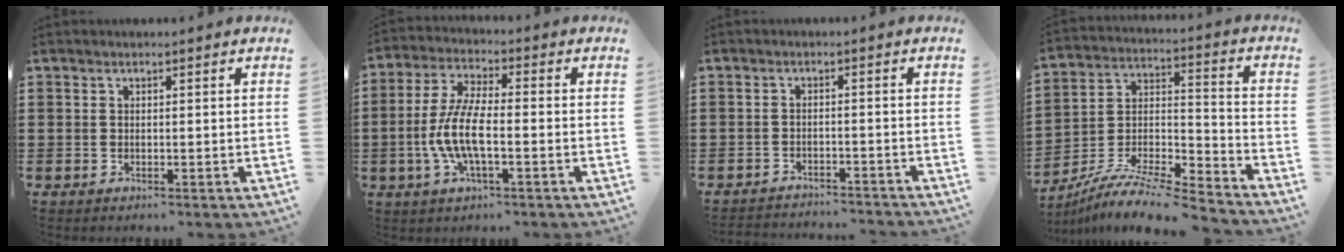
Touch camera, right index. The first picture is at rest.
{"total": 7.9, "force": [-2.2, 2.4, 7.2], "torque": [-0.171, -0.013, -0.049]}
{"total": 2.4, "force": [-2.4, 0.0, -0.1], "torque": [-0.004, 0.001, -0.053]}
{"total": 9.0, "force": [-8.2, 1.2, 3.5], "torque": [-0.064, 0.010, -0.166]}